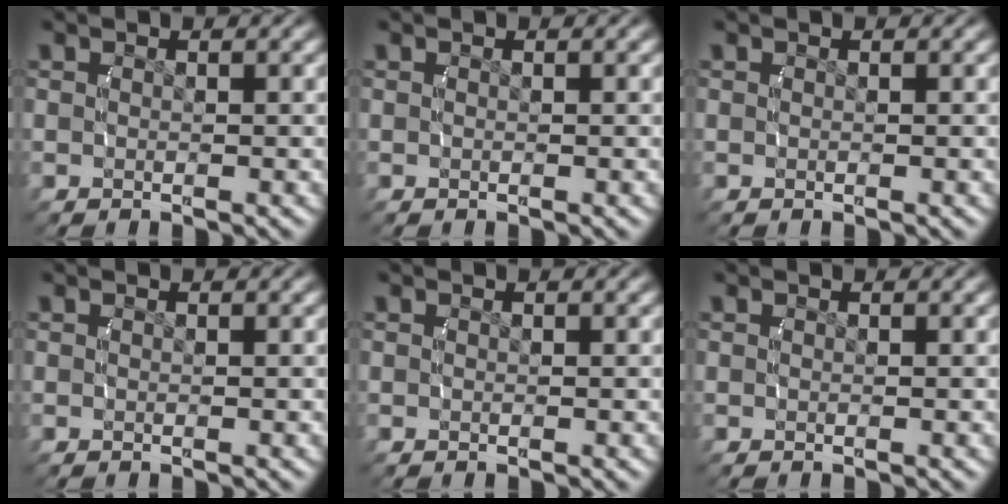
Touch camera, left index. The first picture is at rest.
{"total": 0.0}
{"total": 0.0}
{"total": 0.0}
{"total": 0.0}
{"total": 0.0}